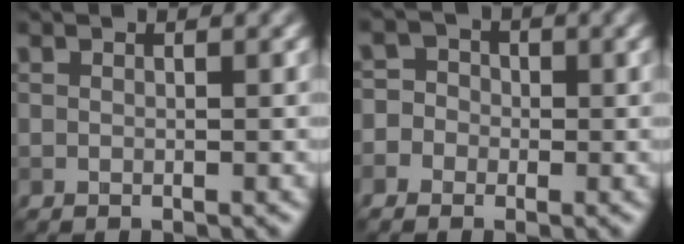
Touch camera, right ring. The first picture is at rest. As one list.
[{"total": 3.9, "force": [-1.3, 3.6, 0.8], "torque": [0.011, 0.016, -0.053]}]